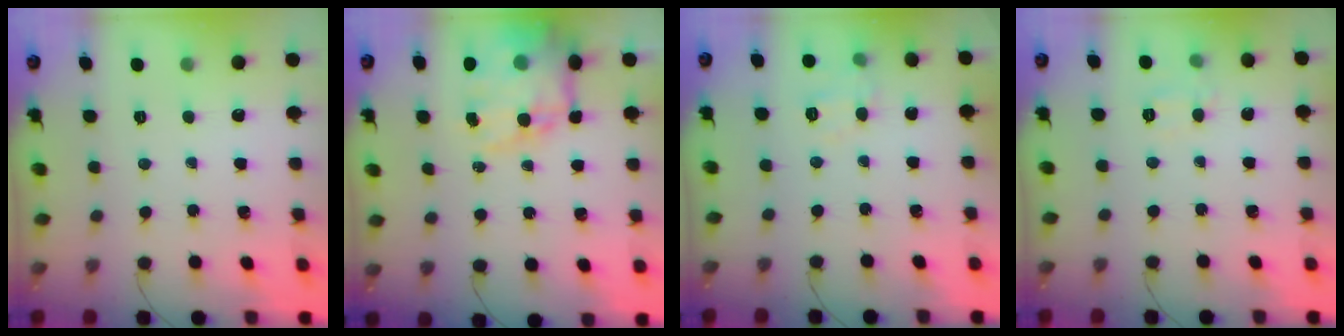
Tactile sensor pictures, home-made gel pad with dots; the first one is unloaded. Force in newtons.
{"total": 18.7, "press": 18.2, "slide": 4.2}
{"total": 5.9, "press": 5.8, "slide": 1.1}
{"total": 6.7, "press": 6.5, "slide": 1.4}